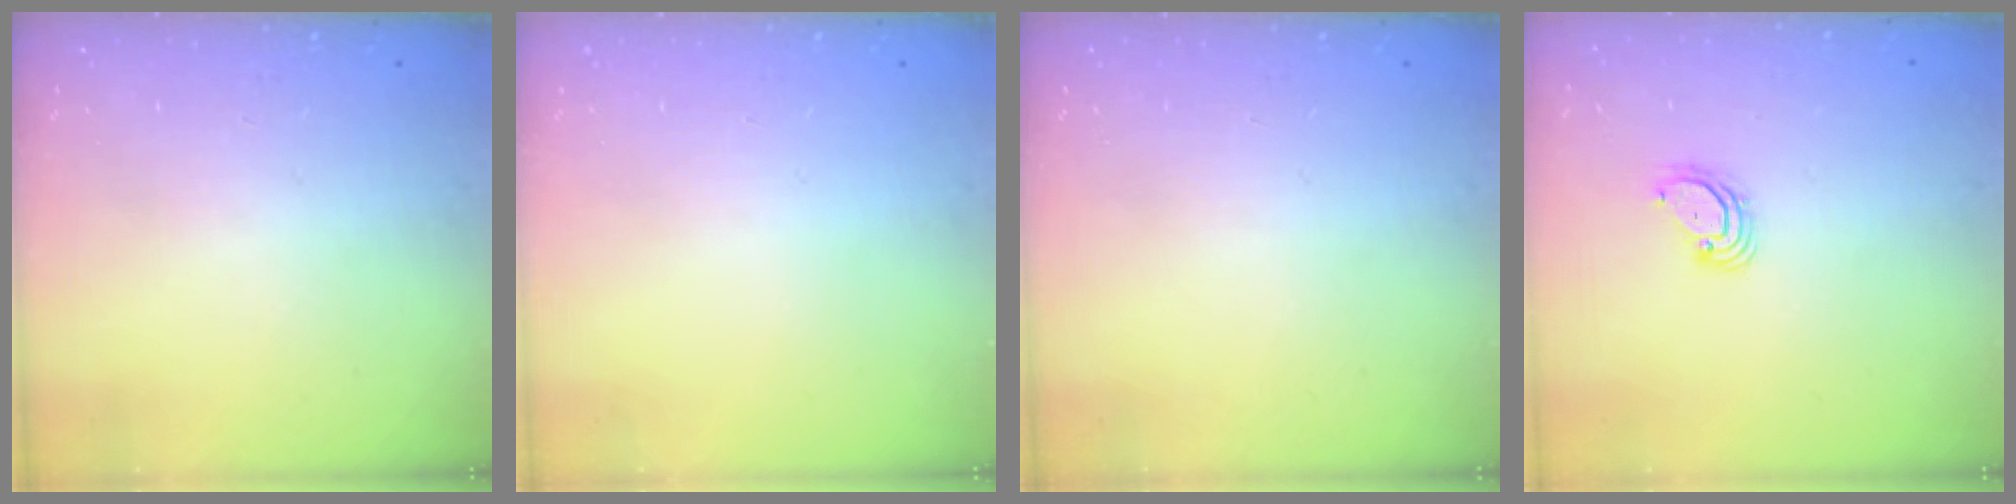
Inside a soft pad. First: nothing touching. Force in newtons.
{"total": 0.0}
{"total": 0.0}
{"total": 3.7, "press": 3.7, "slide": 0.2}